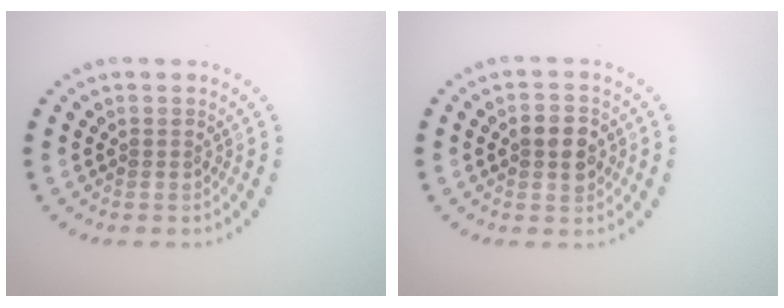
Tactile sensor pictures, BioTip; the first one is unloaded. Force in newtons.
{"total": 3.1, "press": 3.1, "slide": 0.3}